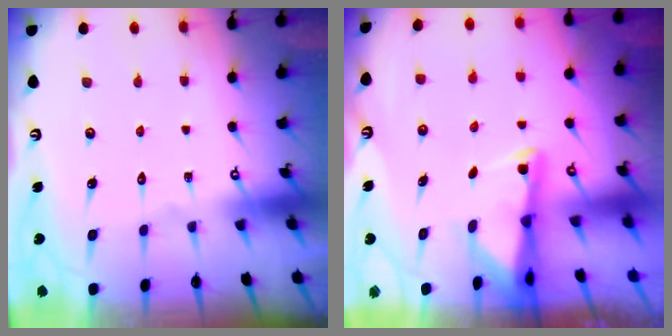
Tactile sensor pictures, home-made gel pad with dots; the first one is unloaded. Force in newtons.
{"total": 2.3, "press": 2.3, "slide": 0.5}